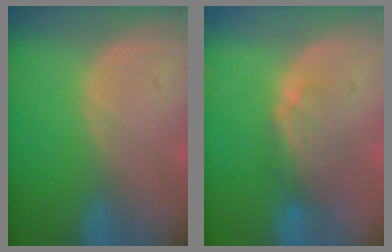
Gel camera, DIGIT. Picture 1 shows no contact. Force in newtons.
{"total": 4.4, "press": 3.8, "slide": 2.2}